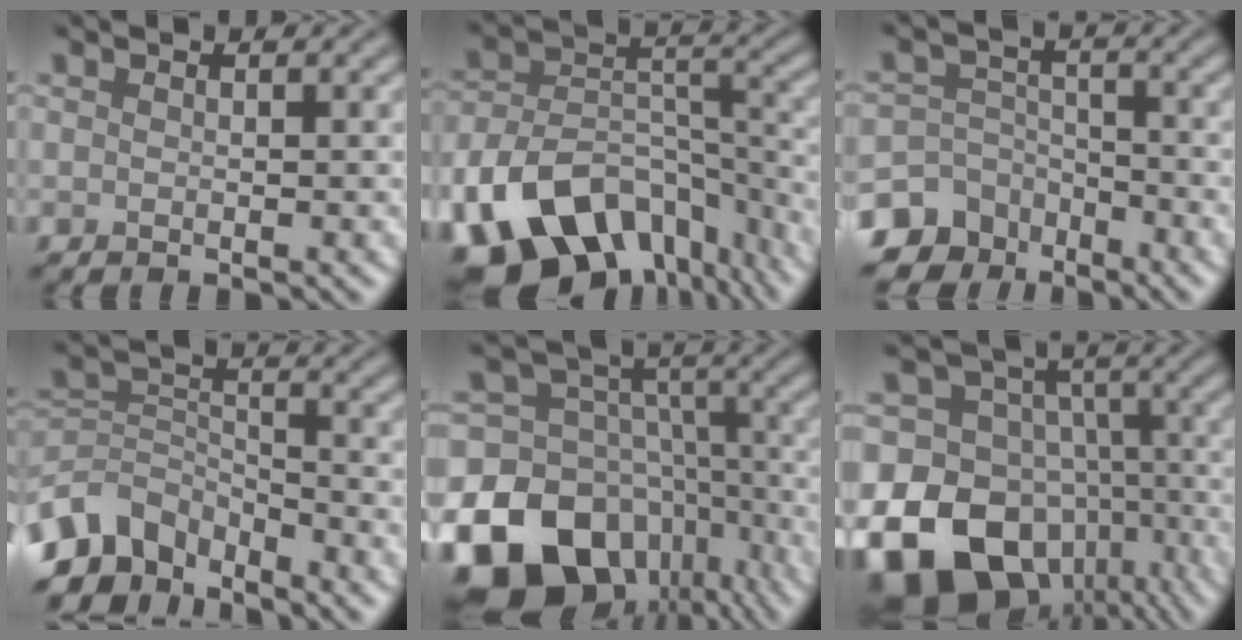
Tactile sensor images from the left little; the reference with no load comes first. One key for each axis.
{"total": 16.1, "fx": -10.5, "fy": 9.7, "fz": 7.4, "tx": -0.181, "ty": -0.022, "tz": -0.149}
{"total": 9.2, "fx": -6.3, "fy": 6.5, "fz": 1.5, "tx": -0.018, "ty": -0.020, "tz": -0.119}
{"total": 6.7, "fx": -5.2, "fy": 3.5, "fz": 2.3, "tx": -0.037, "ty": -0.009, "tz": -0.110}
{"total": 19.0, "fx": -9.8, "fy": 14.3, "fz": 7.9, "tx": -0.184, "ty": -0.030, "tz": -0.146}
{"total": 19.2, "fx": -7.9, "fy": 15.0, "fz": 9.0, "tx": -0.197, "ty": -0.028, "tz": -0.122}